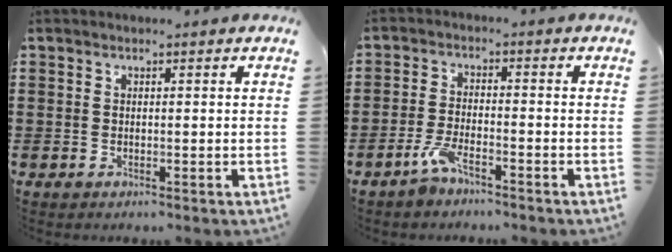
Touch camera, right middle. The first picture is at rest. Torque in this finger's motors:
{"motor_torque": [0.05, -0.05, 0.06, 0.05]}